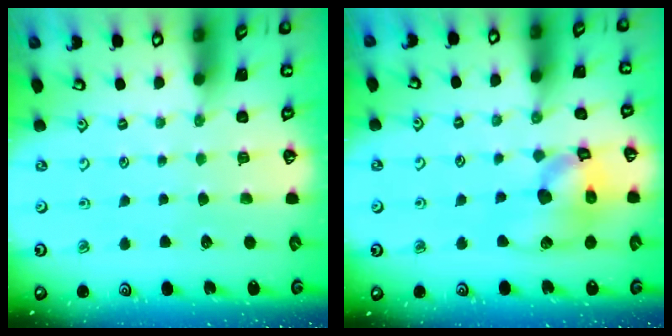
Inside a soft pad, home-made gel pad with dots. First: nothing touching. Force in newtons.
{"total": 16.8, "press": 16.6, "slide": 2.5}